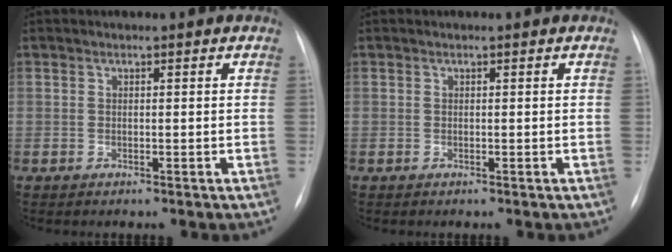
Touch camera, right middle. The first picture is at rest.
{"total": 0.0}